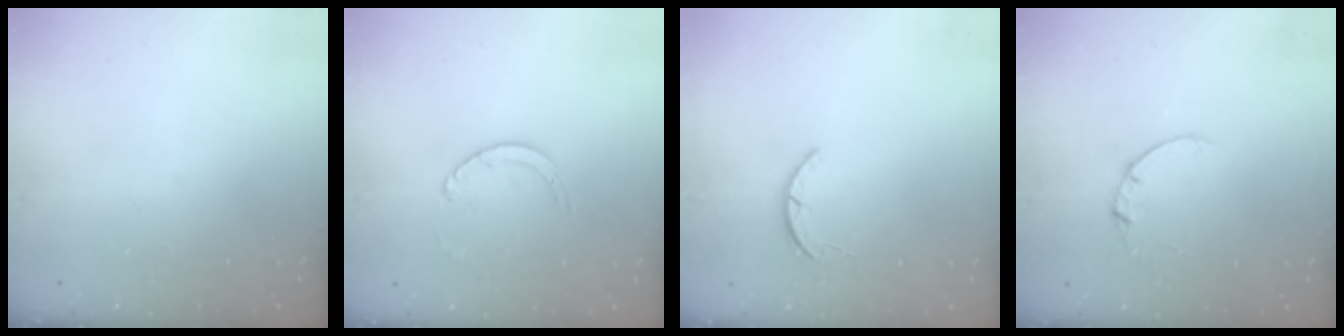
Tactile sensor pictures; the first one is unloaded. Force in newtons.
{"total": 1.3, "press": 1.2, "slide": 0.2}
{"total": 1.9, "press": 1.9, "slide": 0.3}
{"total": 2.0, "press": 2.0, "slide": 0.2}